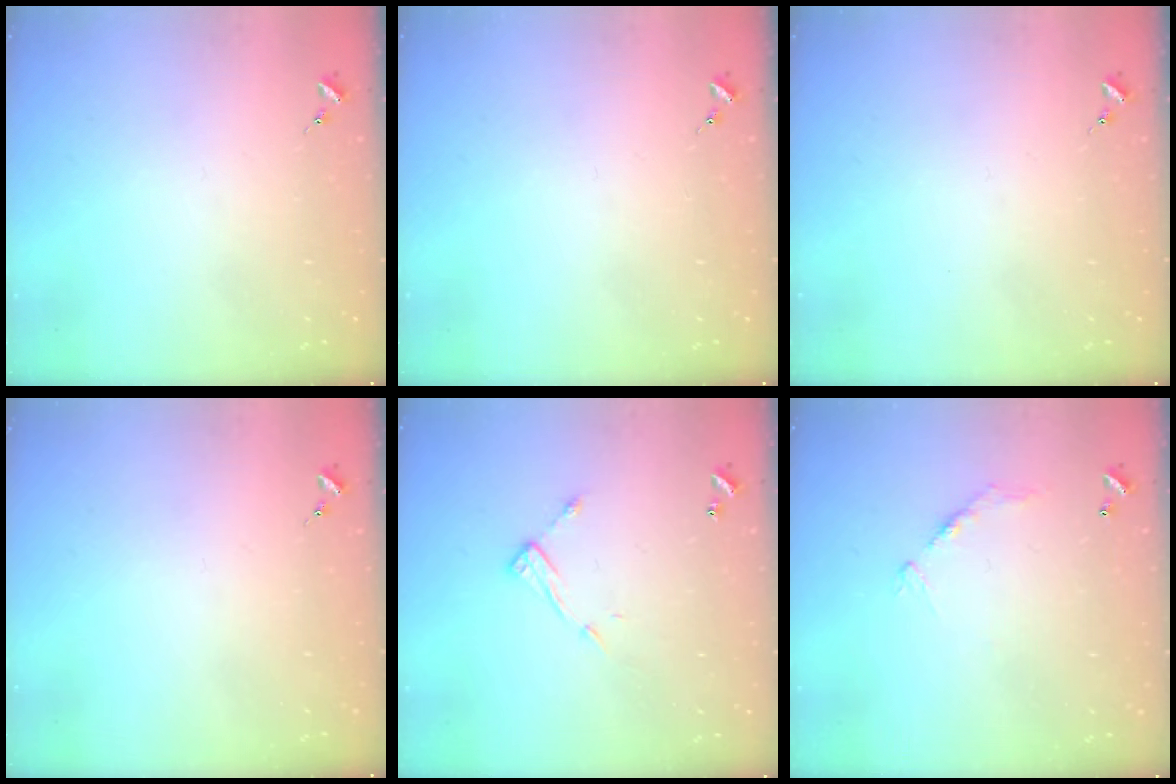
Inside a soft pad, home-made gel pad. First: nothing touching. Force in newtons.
{"total": 0.0}
{"total": 0.0}
{"total": 0.0}
{"total": 8.6, "press": 8.6, "slide": 0.4}
{"total": 9.1, "press": 9.1, "slide": 0.8}